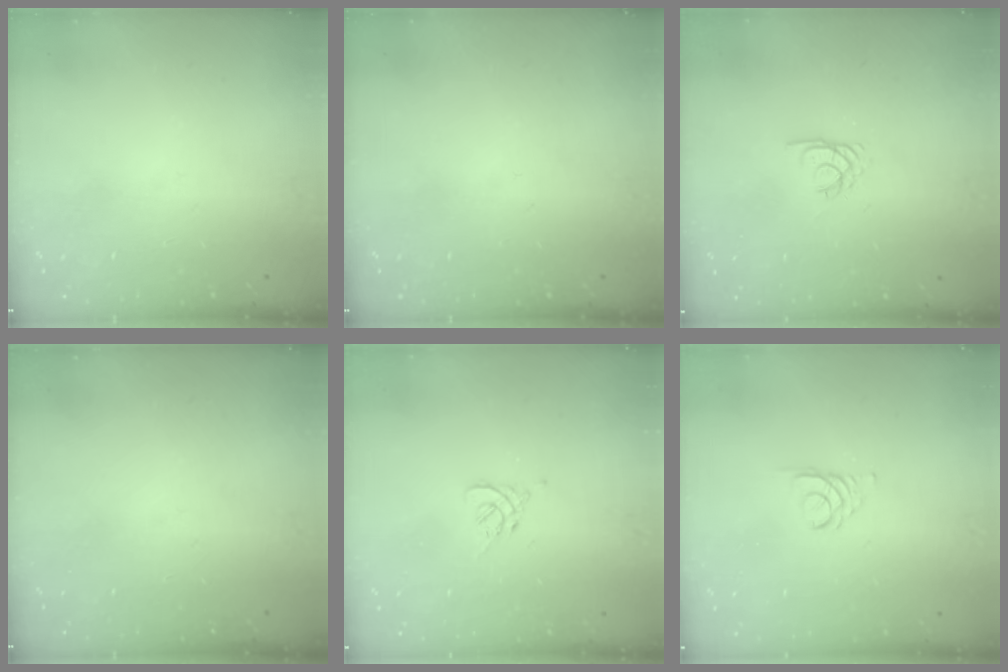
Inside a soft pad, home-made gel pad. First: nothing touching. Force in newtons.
{"total": 0.0}
{"total": 2.2, "press": 2.2, "slide": 0.3}
{"total": 0.0}
{"total": 1.2, "press": 1.1, "slide": 0.5}
{"total": 2.6, "press": 2.6, "slide": 0.2}